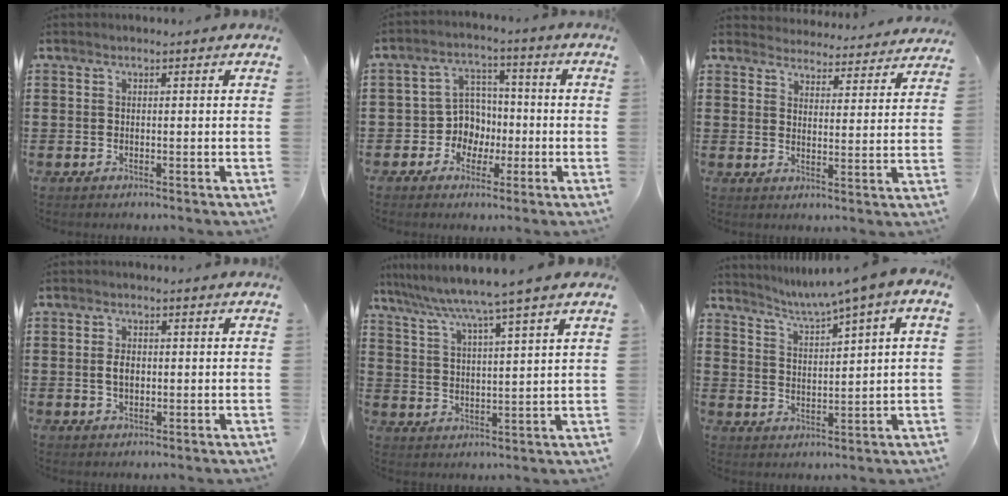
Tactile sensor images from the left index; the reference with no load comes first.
{"total": 6.2, "force": [-1.0, 5.8, 1.9], "torque": [-0.055, 0.012, -0.018]}
{"total": 4.3, "force": [4.3, 0.1, -0.3], "torque": [-0.009, -0.035, 0.073]}
{"total": 2.7, "force": [0.1, 1.5, 2.2], "torque": [-0.045, 0.006, 0.001]}
{"total": 6.0, "force": [5.0, -1.4, 3.0], "torque": [-0.078, -0.039, 0.078]}
{"total": 3.6, "force": [2.5, -0.8, 2.4], "torque": [-0.059, -0.021, 0.034]}